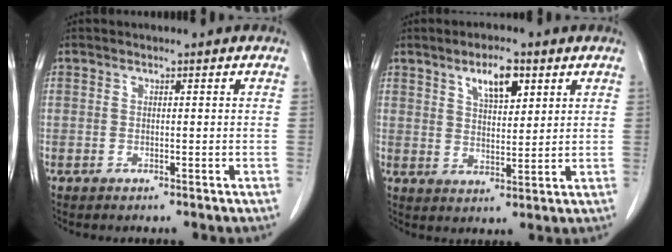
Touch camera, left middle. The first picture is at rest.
{"total": 6.2, "force": [3.5, 2.1, 4.8], "torque": [-0.082, 0.001, 0.060]}